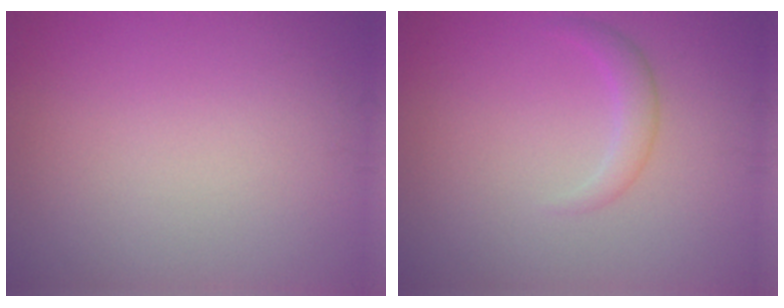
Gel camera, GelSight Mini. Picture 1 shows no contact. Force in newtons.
{"total": 1.7, "press": 1.7, "slide": 0.1}